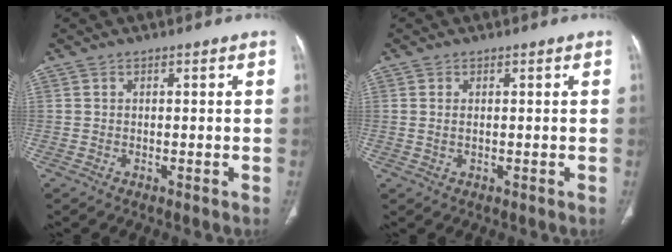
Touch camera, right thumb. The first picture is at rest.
{"total": 1.1, "force": [0.2, 0.6, 1.0], "torque": [-0.027, 0.001, 0.008]}